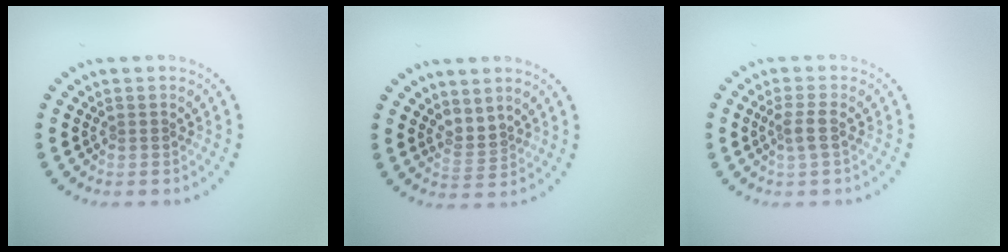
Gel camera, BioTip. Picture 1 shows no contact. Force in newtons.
{"total": 1.7, "press": 1.1, "slide": 1.3}
{"total": 1.6, "press": 1.4, "slide": 0.9}